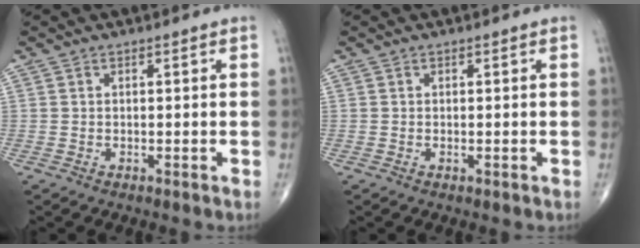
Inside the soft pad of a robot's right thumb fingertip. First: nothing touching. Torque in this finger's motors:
{"motor_torque": [-0.25, 0.31, -0.09, 0.26, 0.03]}